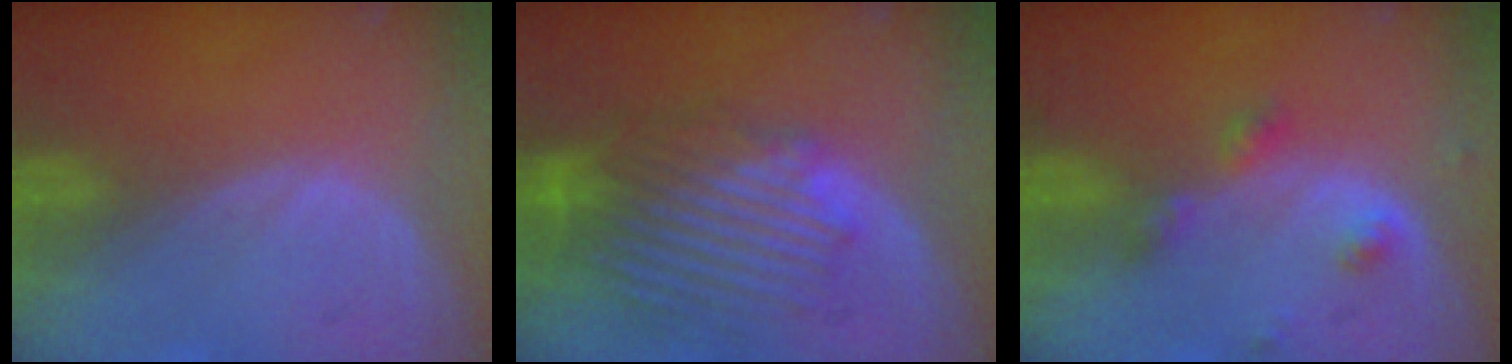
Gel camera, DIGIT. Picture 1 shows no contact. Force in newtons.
{"total": 9.8, "press": 9.1, "slide": 3.5}
{"total": 3.8, "press": 3.7, "slide": 1.1}